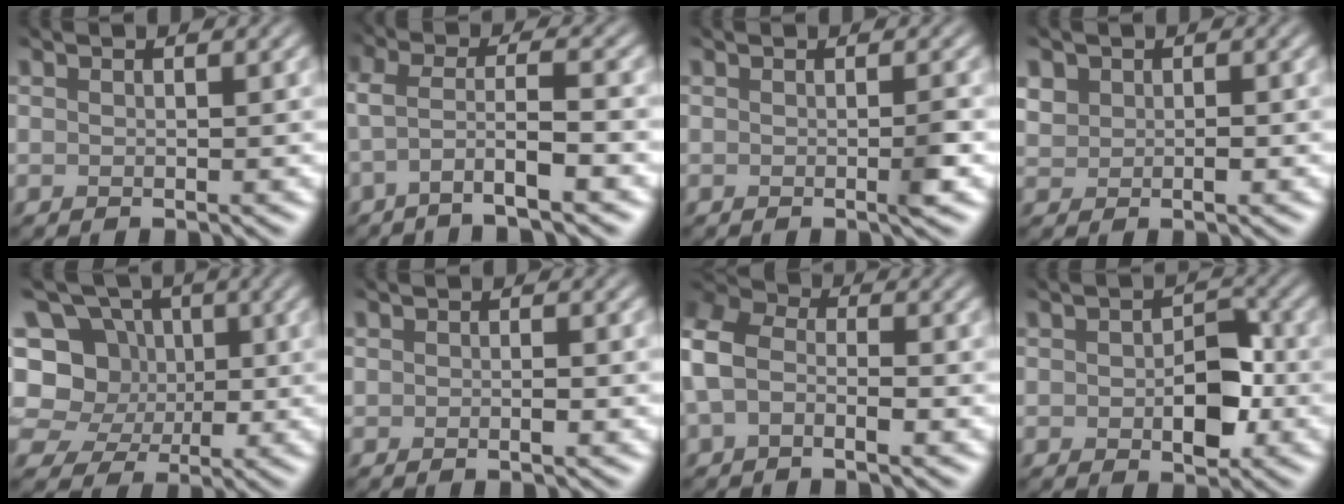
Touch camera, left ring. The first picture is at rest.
{"total": 4.3, "force": [-2.6, 0.5, 3.3], "torque": [-0.061, -0.008, -0.055]}
{"total": 1.4, "force": [-0.4, 0.3, 1.3], "torque": [-0.019, -0.003, -0.004]}
{"total": 1.3, "force": [0.3, 1.2, 0.5], "torque": [-0.025, -0.002, 0.016]}
{"total": 9.1, "force": [0.0, 8.3, 3.8], "torque": [-0.075, 0.038, -0.034]}
{"total": 0.9, "force": [-0.6, 0.1, 0.6], "torque": [-0.016, -0.004, -0.004]}
{"total": 5.7, "force": [-1.7, 4.0, 3.8], "torque": [-0.113, 0.000, -0.035]}
{"total": 4.5, "force": [-1.4, 2.7, 3.4], "torque": [-0.055, -0.004, -0.015]}